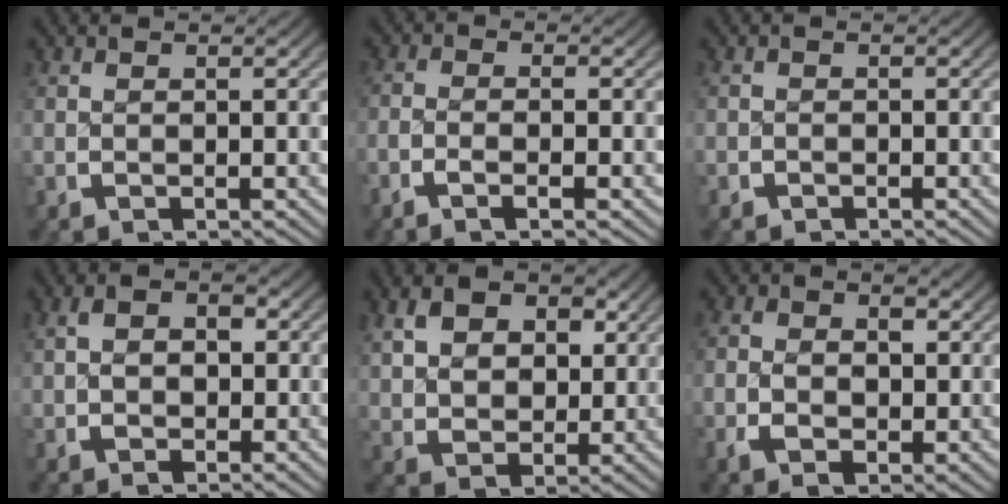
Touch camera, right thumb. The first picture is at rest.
{"total": 2.3, "force": [-1.1, 0.3, 2.0], "torque": [-0.048, 0.001, -0.023]}
{"total": 0.6, "force": [-0.6, 0.2, -0.2], "torque": [0.007, 0.000, -0.014]}
{"total": 3.5, "force": [0.5, 2.2, 2.6], "torque": [-0.037, 0.002, 0.008]}
{"total": 6.1, "force": [1.8, 4.3, 3.9], "torque": [-0.071, -0.023, 0.044]}
{"total": 3.4, "force": [-0.2, 2.2, 2.6], "torque": [-0.045, -0.010, 0.000]}